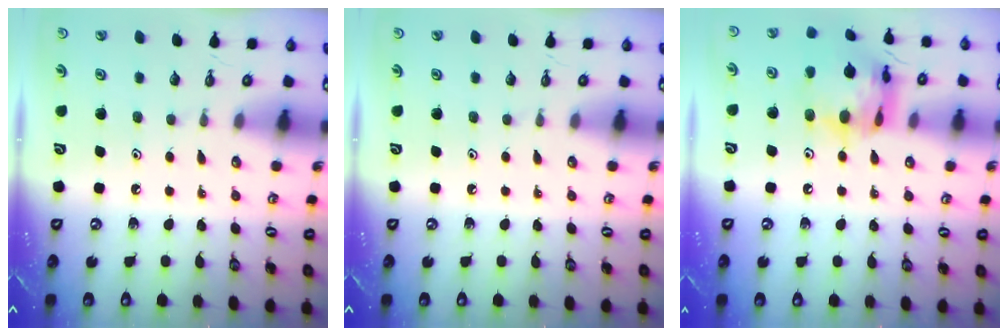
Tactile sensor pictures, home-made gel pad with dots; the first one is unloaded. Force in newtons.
{"total": 0.0}
{"total": 16.6, "press": 16.6, "slide": 1.5}